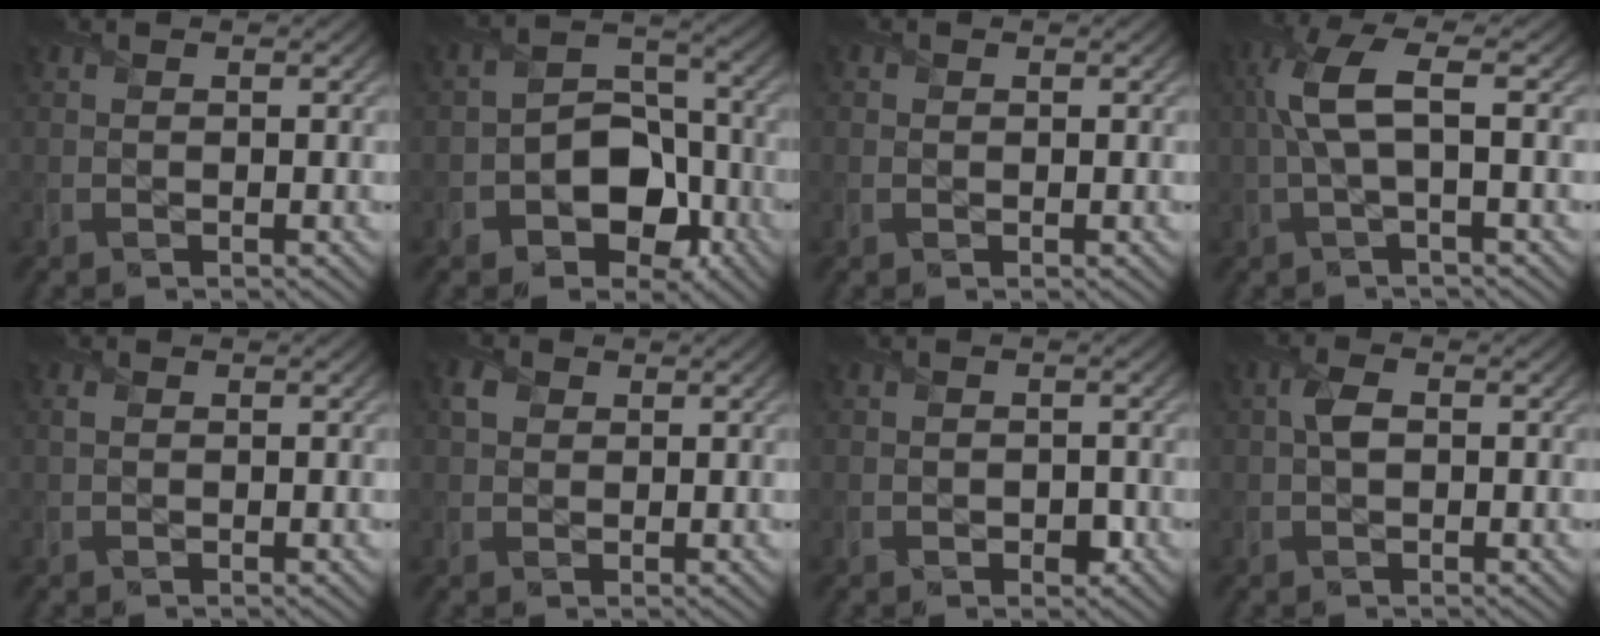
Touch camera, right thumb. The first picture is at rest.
{"total": 8.9, "force": [-3.5, 6.3, 5.3], "torque": [-0.077, -0.002, -0.073]}
{"total": 0.8, "force": [0.1, 0.7, 0.1], "torque": [0.004, -0.004, -0.004]}
{"total": 5.9, "force": [0.7, 1.5, 5.7], "torque": [-0.131, 0.018, 0.005]}
{"total": 0.8, "force": [0.0, 0.7, 0.4], "torque": [-0.007, -0.002, -0.003]}
{"total": 2.2, "force": [0.7, 1.9, 0.8], "torque": [-0.018, 0.001, 0.008]}
{"total": 2.1, "force": [-0.7, 1.7, 1.0], "torque": [-0.012, -0.009, -0.015]}
{"total": 2.3, "force": [0.1, 1.5, 1.8], "torque": [-0.037, 0.003, -0.003]}